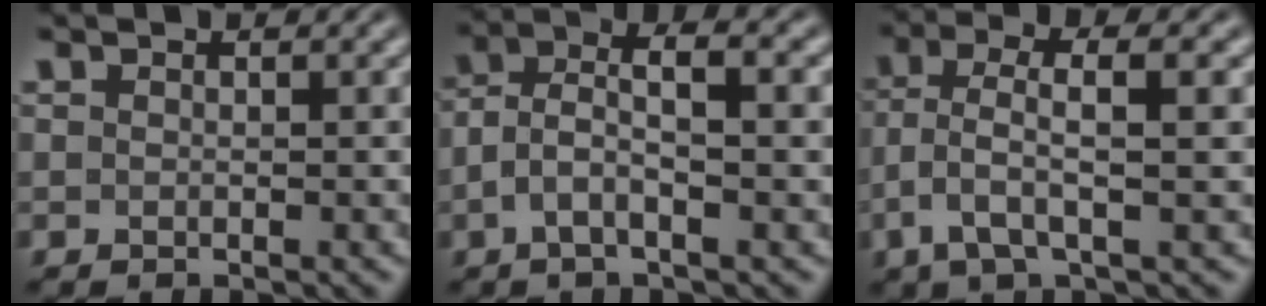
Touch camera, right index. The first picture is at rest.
{"total": 3.9, "force": [0.3, 1.5, 3.6], "torque": [-0.071, -0.013, 0.009]}
{"total": 3.9, "force": [0.1, 1.3, 3.7], "torque": [-0.085, -0.012, 0.010]}